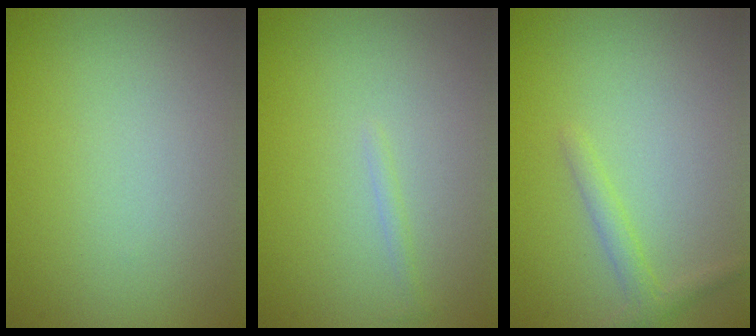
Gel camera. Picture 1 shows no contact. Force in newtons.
{"total": 0.6, "press": 0.6, "slide": 0.0}
{"total": 1.4, "press": 1.4, "slide": 0.1}